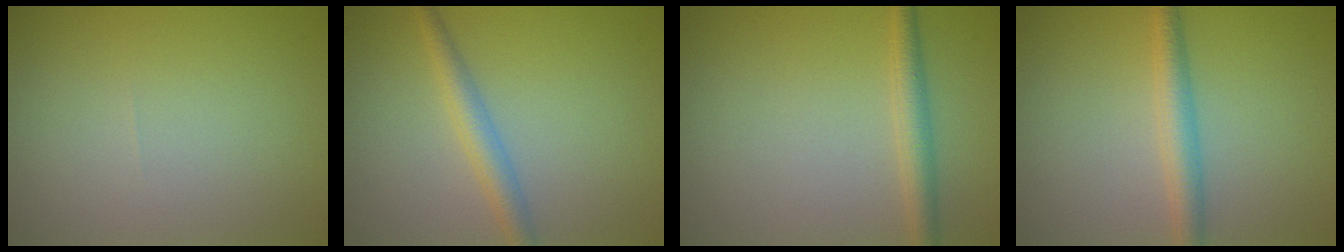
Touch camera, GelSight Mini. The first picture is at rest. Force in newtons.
{"total": 2.5, "press": 2.5, "slide": 0.1}
{"total": 2.3, "press": 2.3, "slide": 0.1}
{"total": 2.9, "press": 2.9, "slide": 0.1}